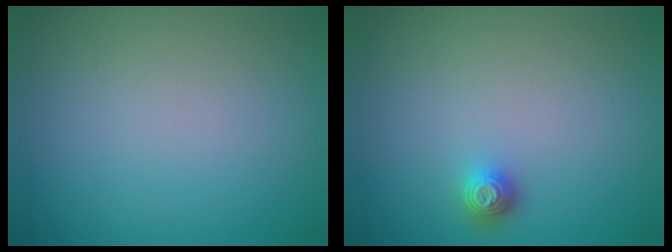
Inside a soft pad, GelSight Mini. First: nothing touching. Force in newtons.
{"total": 1.3, "press": 1.1, "slide": 0.7}